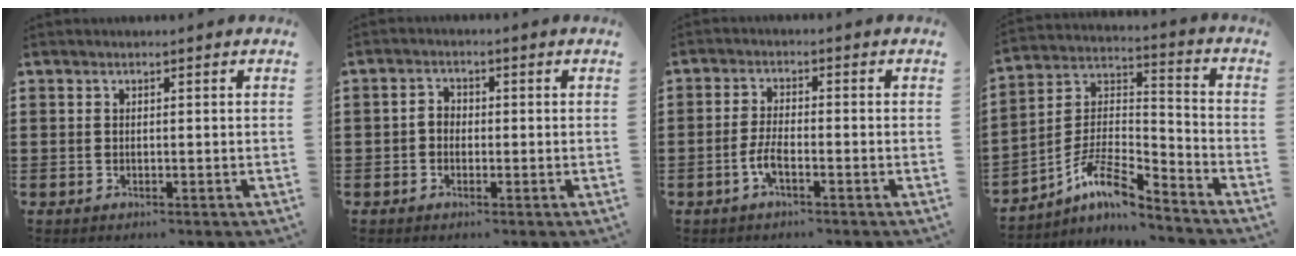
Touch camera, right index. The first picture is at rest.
{"total": 1.8, "force": [-0.7, 1.4, 0.9], "torque": [-0.020, 0.007, -0.016]}
{"total": 3.3, "force": [-1.5, 0.8, 2.8], "torque": [-0.068, -0.005, -0.033]}
{"total": 8.5, "force": [-6.6, 2.0, 5.0], "torque": [-0.111, -0.009, -0.136]}